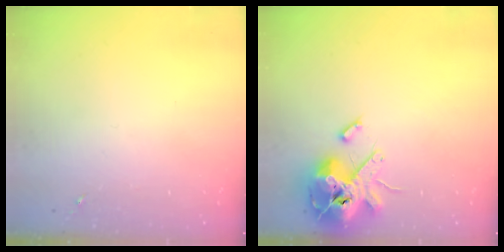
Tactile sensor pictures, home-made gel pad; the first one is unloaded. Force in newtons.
{"total": 15.4, "press": 15.2, "slide": 2.6}